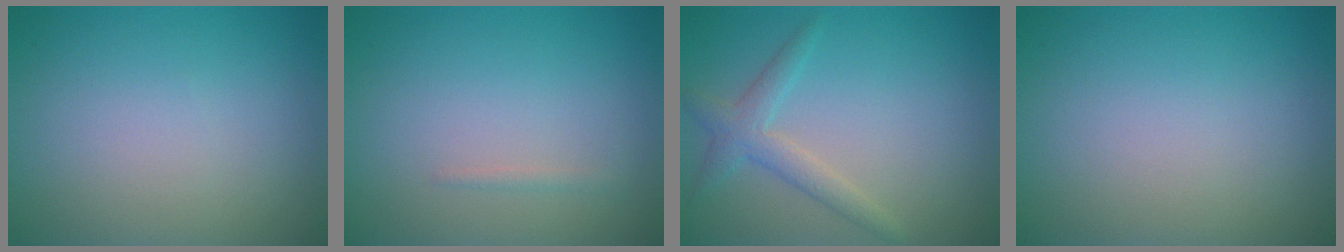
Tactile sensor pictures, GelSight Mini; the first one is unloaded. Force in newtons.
{"total": 0.6, "press": 0.6, "slide": 0.0}
{"total": 2.4, "press": 2.4, "slide": 0.2}
{"total": 0.0}